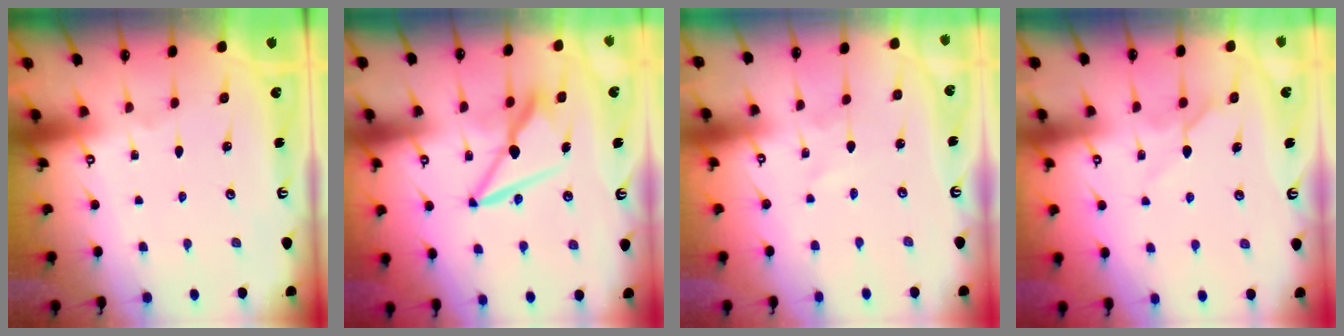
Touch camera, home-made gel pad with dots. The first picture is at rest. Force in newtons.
{"total": 9.0, "press": 8.9, "slide": 1.3}
{"total": 1.3, "press": 1.3, "slide": 0.1}
{"total": 5.5, "press": 5.5, "slide": 0.6}